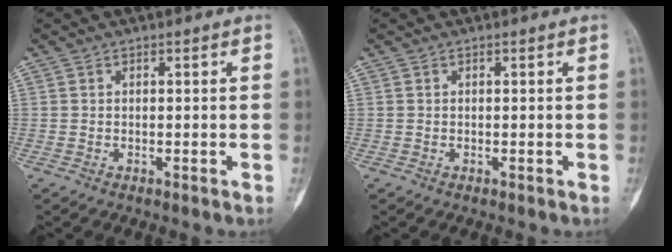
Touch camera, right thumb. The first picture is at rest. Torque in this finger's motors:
{"motor_torque": [-0.47, 0.47, 0.09, 0.08, 0.02]}